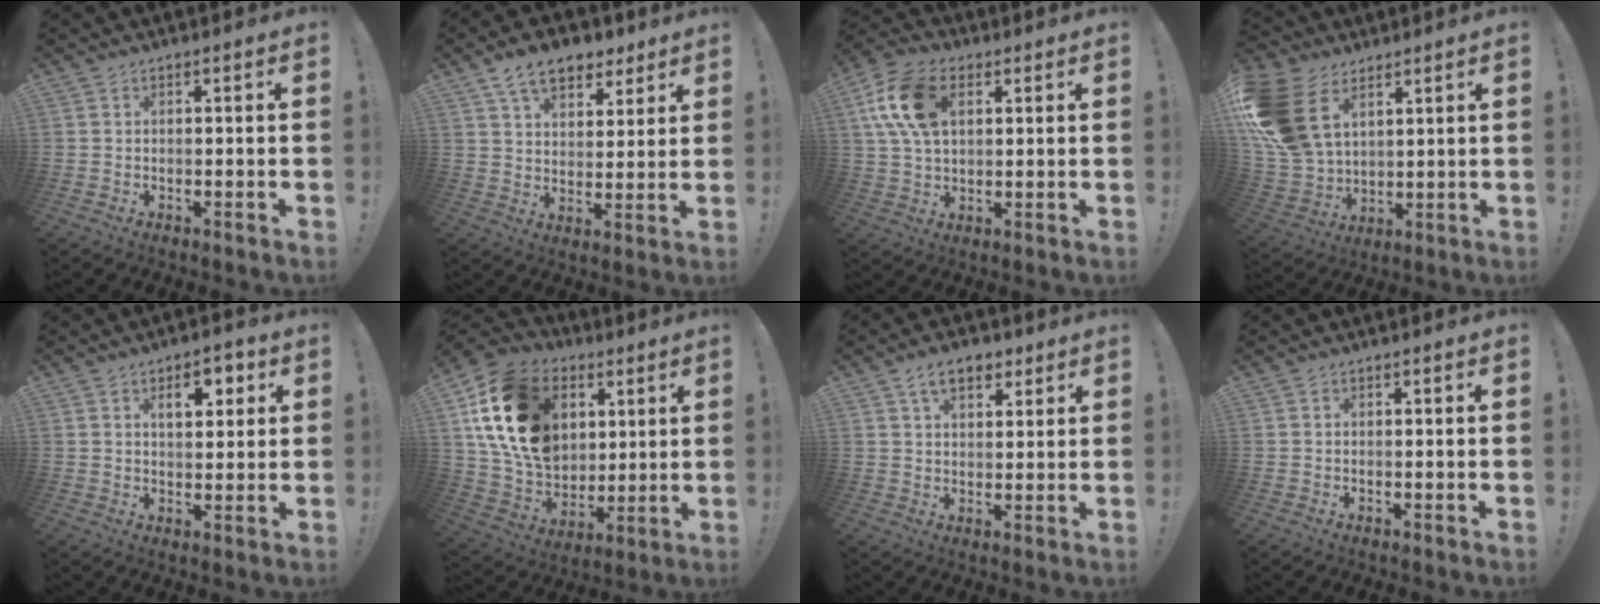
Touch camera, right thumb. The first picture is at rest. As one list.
[{"total": 11.6, "force": [7.3, 6.8, 6.0], "torque": [-0.093, -0.033, 0.137]}, {"total": 15.3, "force": [4.7, 9.7, 10.9], "torque": [-0.207, -0.001, 0.089]}, {"total": 19.9, "force": [7.9, 13.7, 12.1], "torque": [-0.240, -0.042, 0.151]}, {"total": 7.8, "force": [3.1, 4.5, 5.6], "torque": [-0.066, -0.006, 0.048]}, {"total": 22.7, "force": [7.5, 17.3, 12.6], "torque": [-0.222, -0.024, 0.162]}, {"total": 8.4, "force": [4.6, 5.0, 4.9], "torque": [-0.063, -0.009, 0.084]}, {"total": 0.0}]